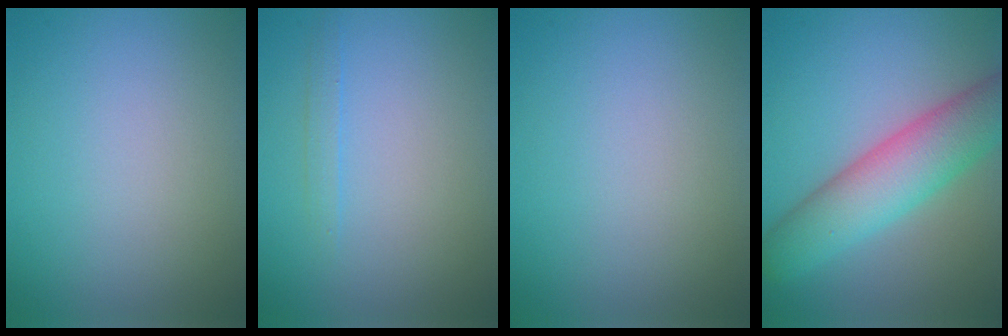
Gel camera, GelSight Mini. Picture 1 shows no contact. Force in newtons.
{"total": 0.9, "press": 0.9, "slide": 0.1}
{"total": 0.0}
{"total": 7.3, "press": 7.3, "slide": 0.3}